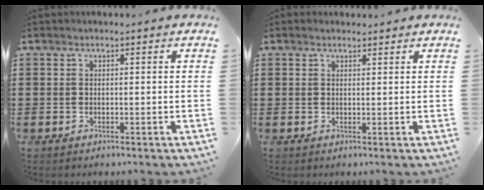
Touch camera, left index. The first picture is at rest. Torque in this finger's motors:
{"motor_torque": [2.14, 0.00, 0.23, 0.03]}